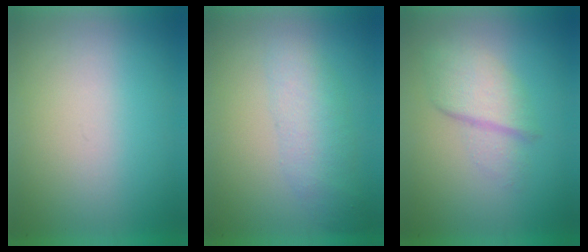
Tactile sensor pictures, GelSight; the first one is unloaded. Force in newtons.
{"total": 2.1}
{"total": 2.7}